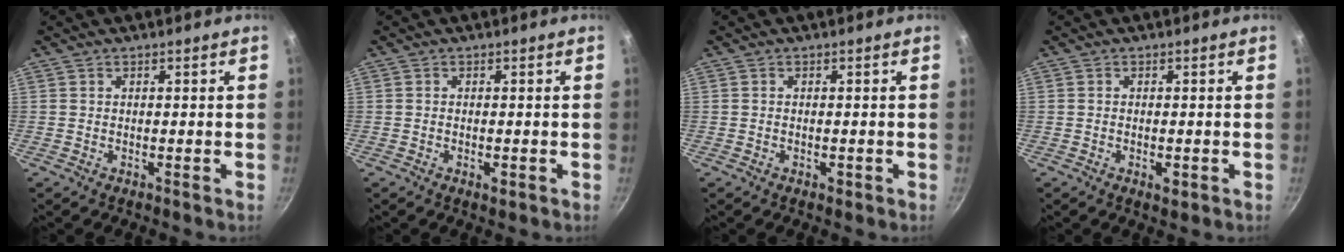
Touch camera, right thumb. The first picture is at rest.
{"total": 1.3, "force": [-0.6, 0.5, 1.1], "torque": [-0.020, -0.002, -0.011]}
{"total": 0.9, "force": [-0.5, 0.4, 0.7], "torque": [-0.010, 0.000, -0.008]}
{"total": 1.9, "force": [-0.8, 0.8, 1.5], "torque": [-0.028, -0.004, -0.013]}